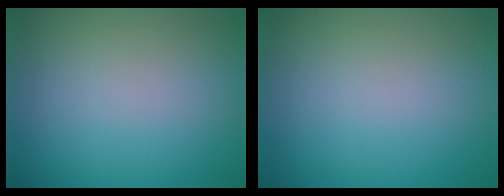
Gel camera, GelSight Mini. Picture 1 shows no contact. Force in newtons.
{"total": 0.0}